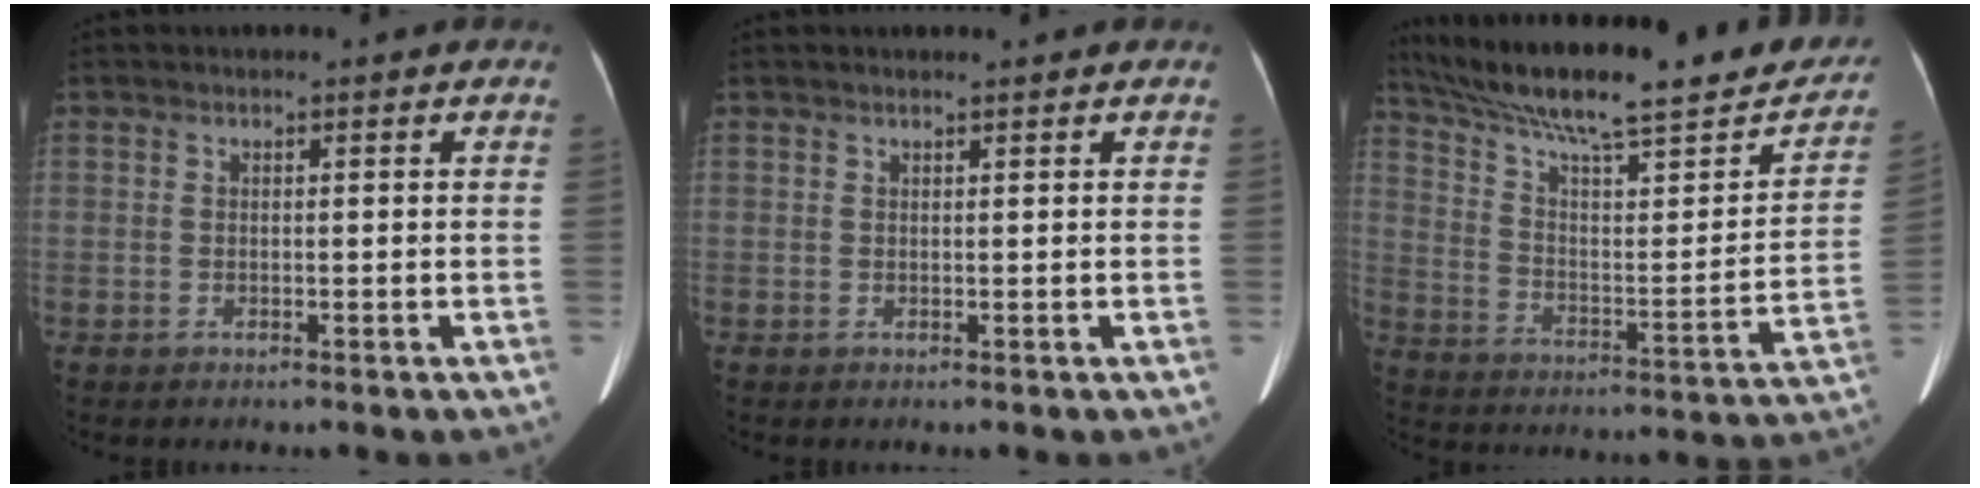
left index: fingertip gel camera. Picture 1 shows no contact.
{"total": 1.0, "force": [1.0, -0.1, 0.4], "torque": [-0.011, 0.009, 0.014]}
{"total": 27.8, "force": [22.2, 4.8, 16.0], "torque": [-0.257, 0.002, 0.318]}